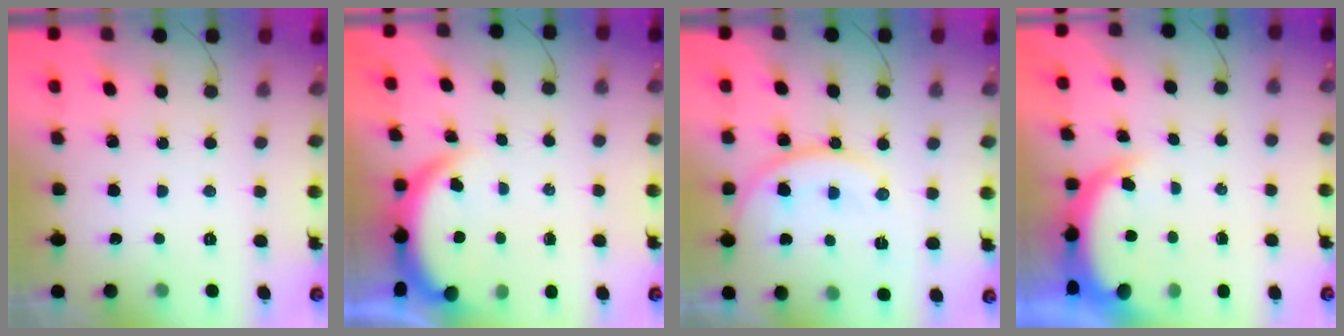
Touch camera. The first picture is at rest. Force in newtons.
{"total": 3.9, "press": 3.9, "slide": 0.2}
{"total": 12.1, "press": 12.1, "slide": 0.5}
{"total": 4.5, "press": 4.5, "slide": 0.2}